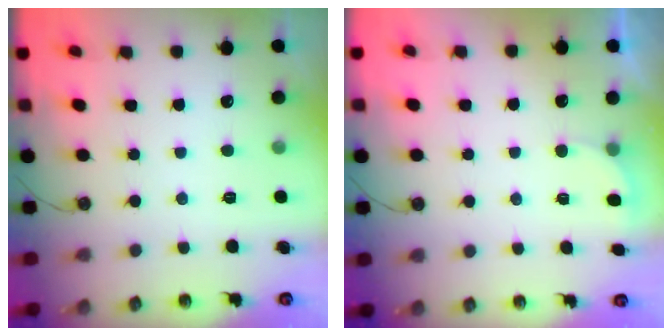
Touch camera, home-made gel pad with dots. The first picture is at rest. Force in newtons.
{"total": 2.2, "press": 2.0, "slide": 1.0}